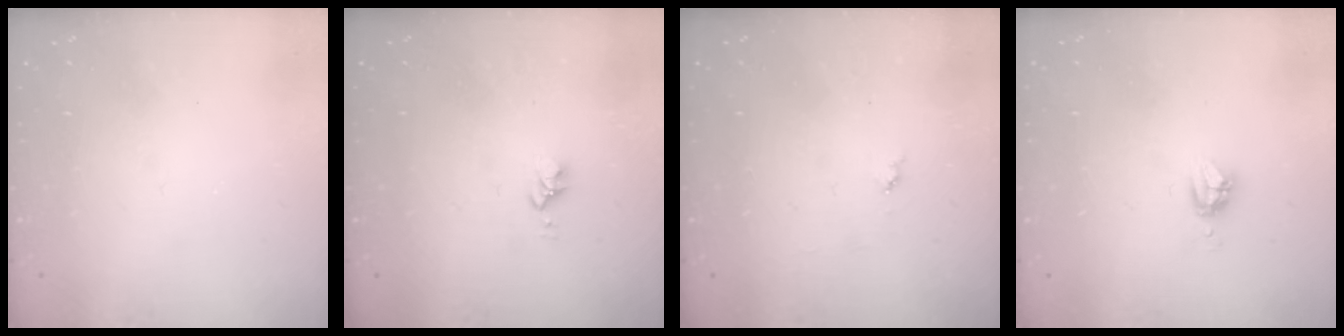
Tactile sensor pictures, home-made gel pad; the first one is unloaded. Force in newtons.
{"total": 2.8, "press": 2.8, "slide": 0.4}
{"total": 3.9, "press": 3.9, "slide": 0.4}
{"total": 3.8, "press": 3.8, "slide": 0.4}